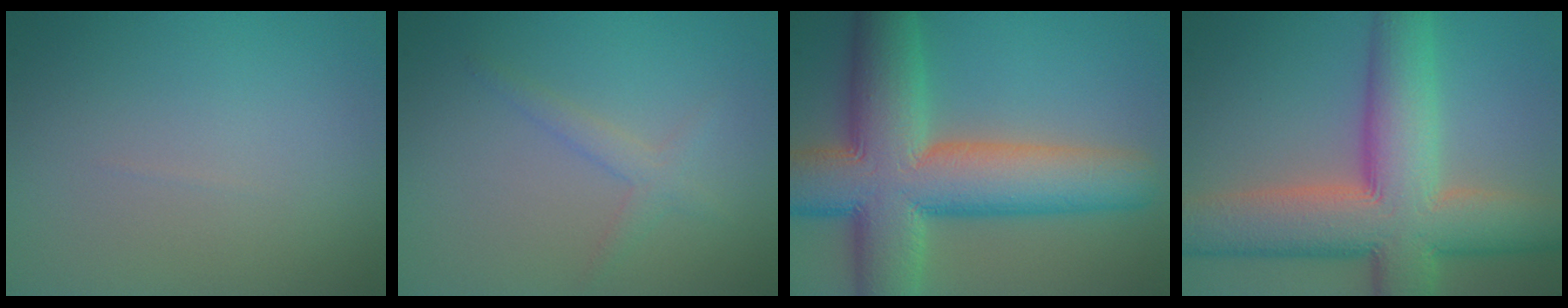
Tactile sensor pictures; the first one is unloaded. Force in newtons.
{"total": 1.6, "press": 1.6, "slide": 0.1}
{"total": 13.5, "press": 13.5, "slide": 0.7}
{"total": 12.4, "press": 12.3, "slide": 0.7}